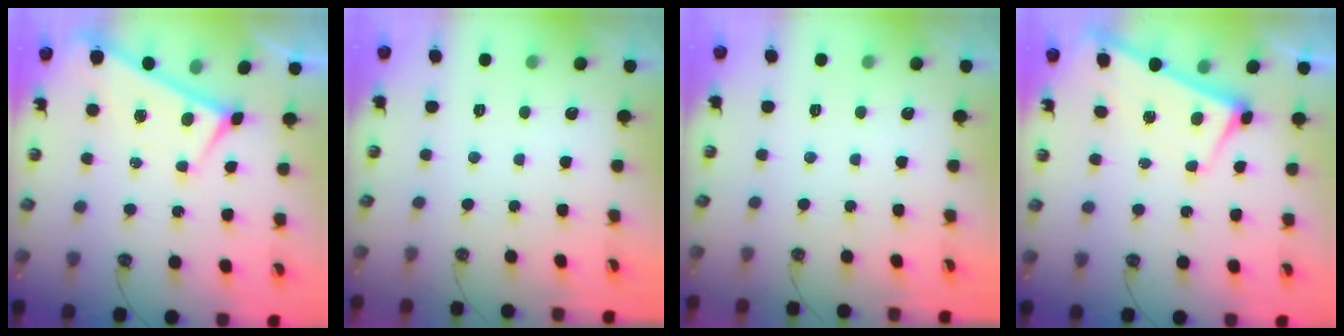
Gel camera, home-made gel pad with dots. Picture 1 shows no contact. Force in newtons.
{"total": 0.0}
{"total": 0.0}
{"total": 2.8, "press": 2.8, "slide": 0.5}